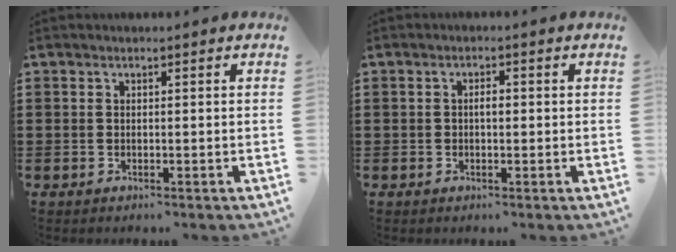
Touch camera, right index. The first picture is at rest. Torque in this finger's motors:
{"motor_torque": [0.57, -0.02, 0.05, 0.05]}